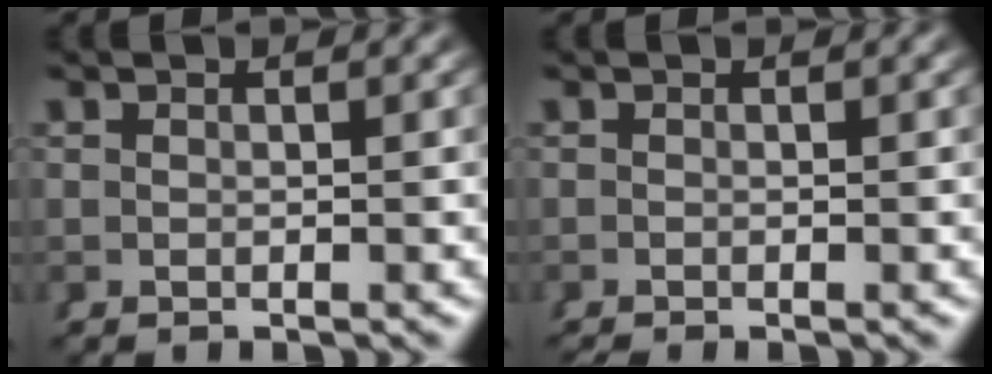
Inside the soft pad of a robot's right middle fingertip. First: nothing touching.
{"total": 0.7, "force": [-0.7, -0.1, 0.1], "torque": [0.003, -0.005, -0.010]}